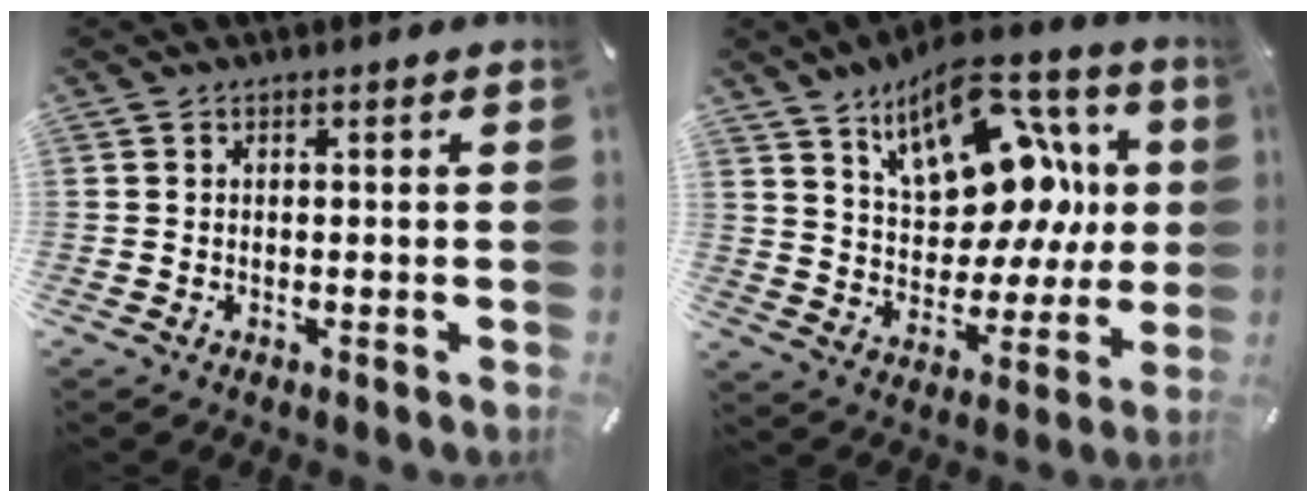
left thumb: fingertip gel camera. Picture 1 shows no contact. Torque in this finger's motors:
{"motor_torque": [2.51, 2.50, 1.62, -1.14, 0.17]}